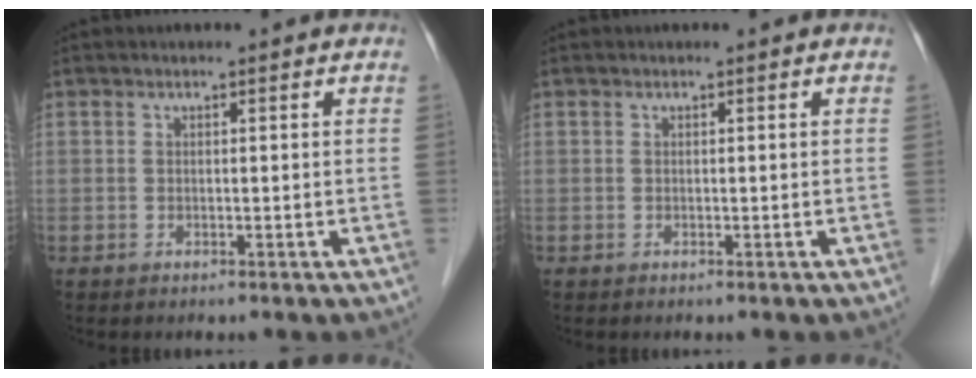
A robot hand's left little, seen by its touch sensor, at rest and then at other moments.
{"total": 0.0}